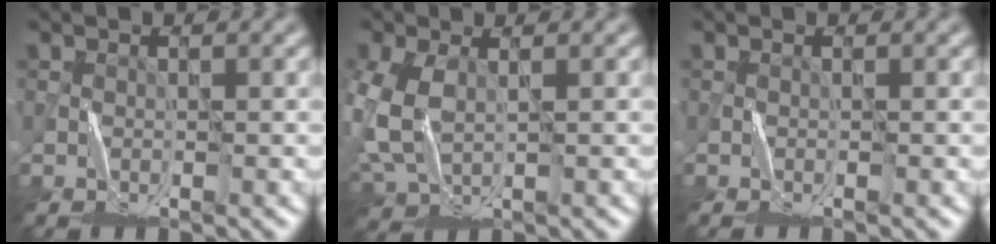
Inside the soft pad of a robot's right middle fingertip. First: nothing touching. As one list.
[{"total": 5.3, "force": [0.0, 3.4, 4.0], "torque": [-0.118, -0.003, 0.004]}, {"total": 0.0}]